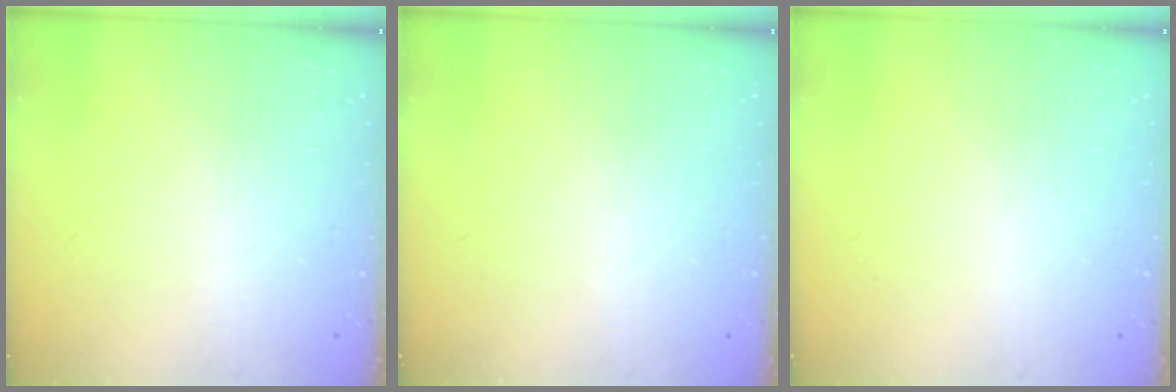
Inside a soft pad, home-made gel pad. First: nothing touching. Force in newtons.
{"total": 0.0}
{"total": 0.0}